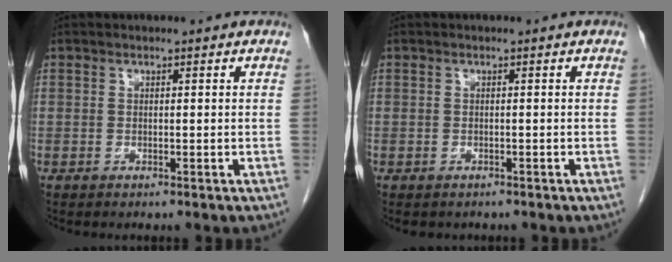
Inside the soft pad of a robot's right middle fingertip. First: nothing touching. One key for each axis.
{"total": 1.2, "fx": -1.0, "fy": 0.7, "fz": 0.1, "tx": -0.010, "ty": -0.001, "tz": -0.011}